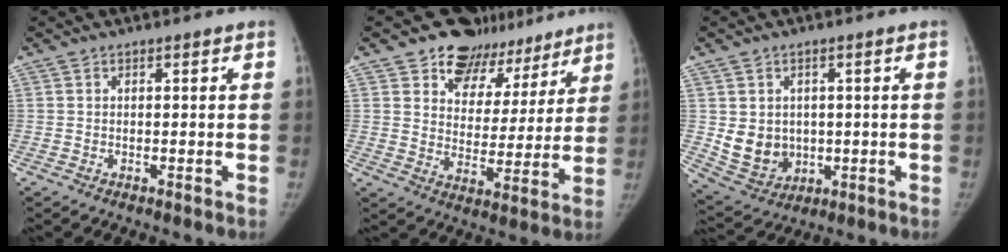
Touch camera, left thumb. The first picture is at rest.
{"total": 15.3, "force": [11.5, 9.5, 3.1], "torque": [0.006, -0.068, 0.152]}
{"total": 8.5, "force": [0.3, 7.3, 4.3], "torque": [-0.046, -0.012, 0.030]}